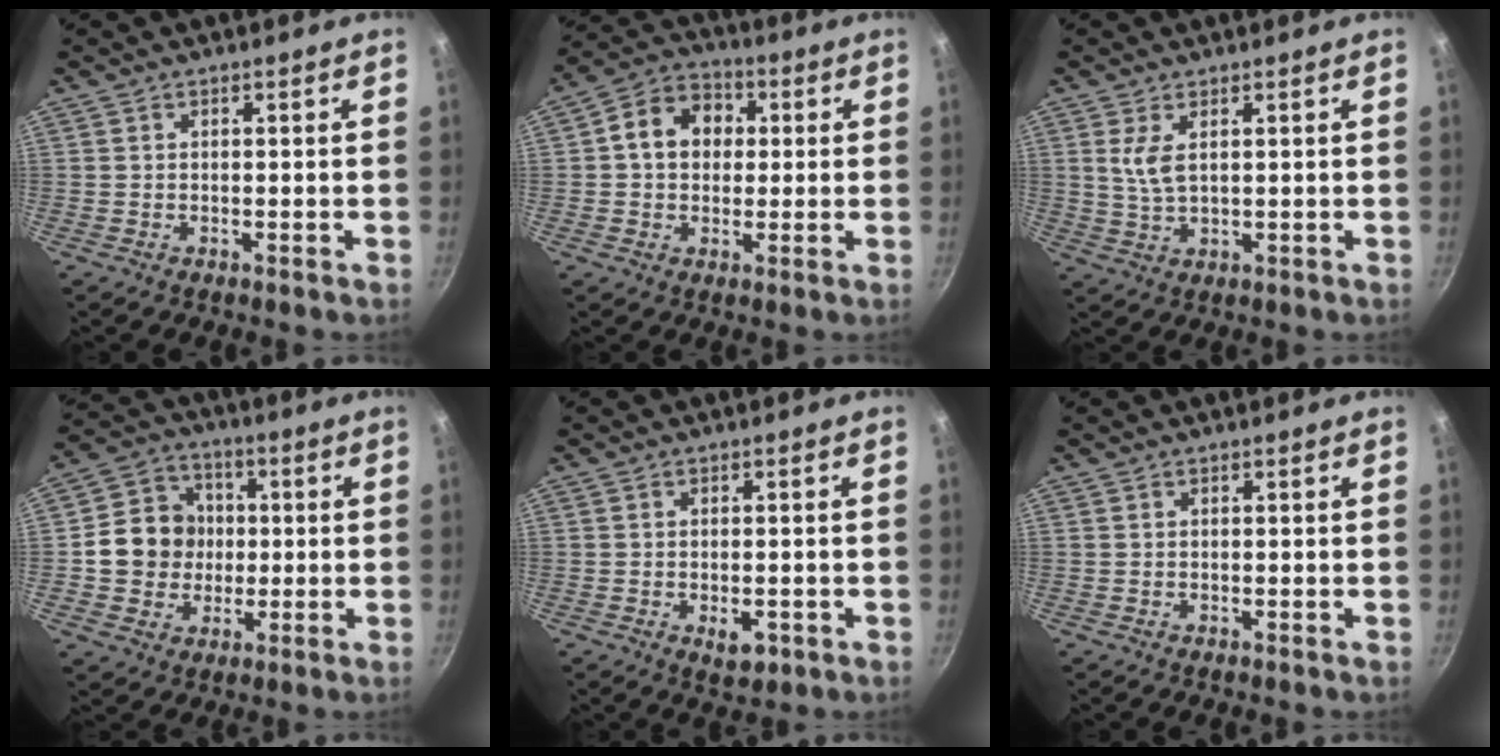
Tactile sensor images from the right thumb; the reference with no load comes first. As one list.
[{"total": 10.3, "force": [1.5, 8.3, 5.8], "torque": [-0.065, 0.020, 0.007]}, {"total": 4.4, "force": [1.4, 1.9, 3.7], "torque": [-0.076, -0.011, 0.032]}, {"total": 11.8, "force": [0.1, 10.7, 4.8], "torque": [-0.048, 0.021, -0.007]}, {"total": 3.9, "force": [-1.3, 2.1, 3.0], "torque": [-0.037, 0.001, -0.014]}, {"total": 0.0}]